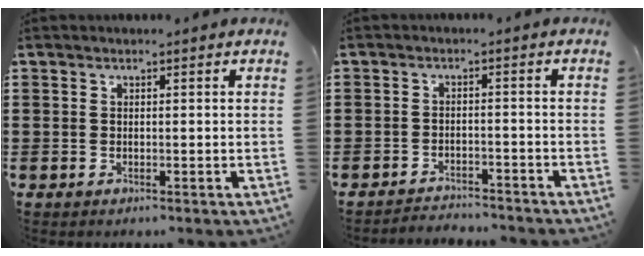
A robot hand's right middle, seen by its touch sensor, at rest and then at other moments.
{"total": 2.7, "force": [-2.7, 0.1, -0.1], "torque": [-0.005, 0.001, -0.058]}